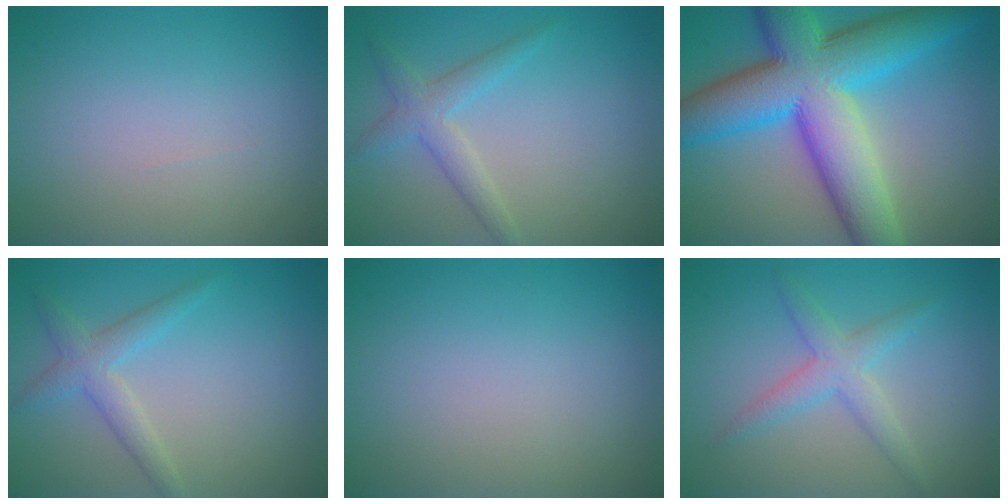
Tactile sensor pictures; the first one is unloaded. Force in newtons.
{"total": 2.6, "press": 2.6, "slide": 0.1}
{"total": 13.7, "press": 13.7, "slide": 0.2}
{"total": 2.6, "press": 2.6, "slide": 0.1}
{"total": 0.0}
{"total": 2.9, "press": 2.9, "slide": 0.0}